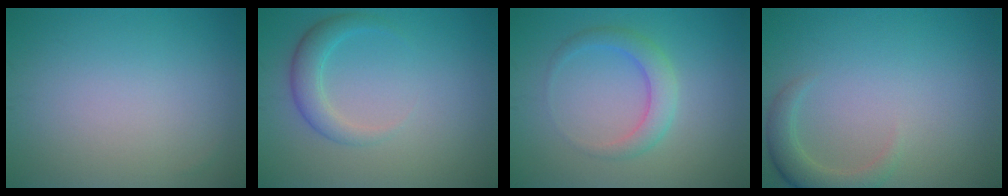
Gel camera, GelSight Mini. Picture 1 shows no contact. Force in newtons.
{"total": 2.7, "press": 2.6, "slide": 0.4}
{"total": 2.8, "press": 2.8, "slide": 0.1}
{"total": 2.7, "press": 2.6, "slide": 0.5}